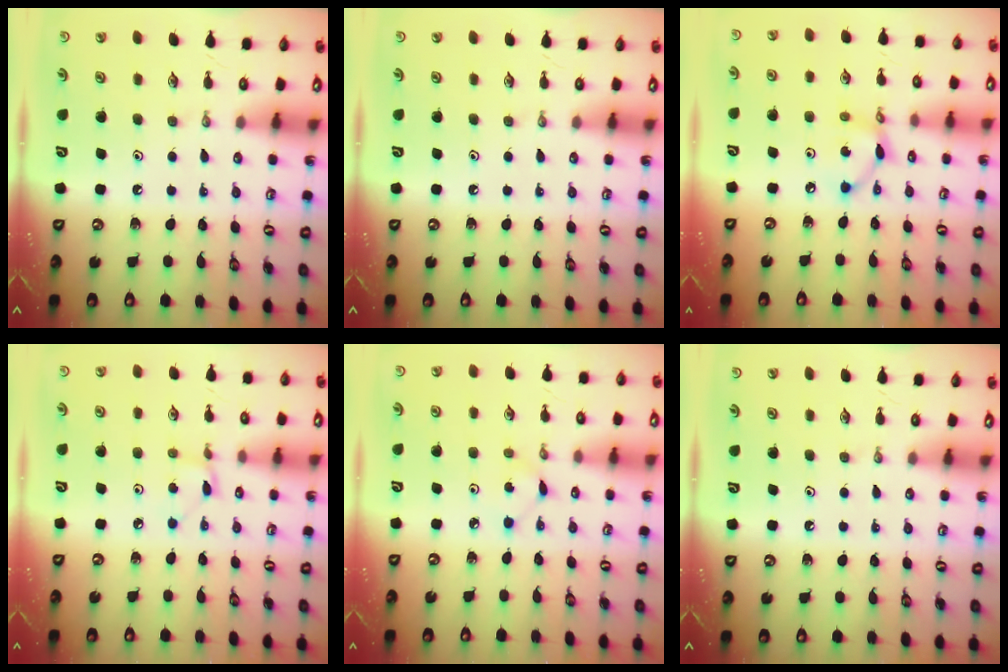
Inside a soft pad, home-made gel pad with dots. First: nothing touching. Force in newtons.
{"total": 0.0}
{"total": 7.0, "press": 7.0, "slide": 0.2}
{"total": 2.4, "press": 2.3, "slide": 0.3}
{"total": 2.5, "press": 2.4, "slide": 0.3}
{"total": 0.0}